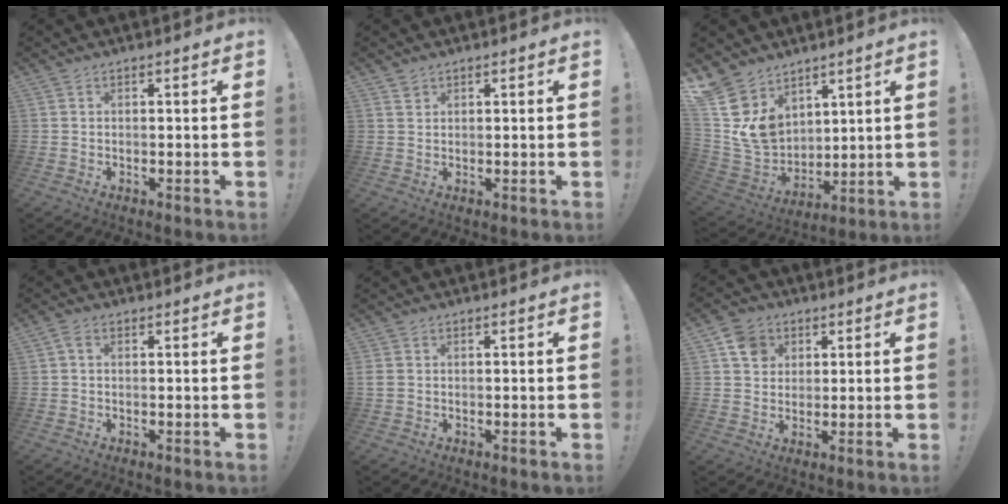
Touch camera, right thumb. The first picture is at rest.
{"total": 1.5, "force": [1.1, 0.9, 0.3], "torque": [0.009, -0.009, 0.018]}
{"total": 14.1, "force": [6.9, 11.1, 5.3], "torque": [-0.116, -0.061, 0.139]}
{"total": 1.6, "force": [0.3, 1.0, 1.3], "torque": [-0.023, 0.003, 0.004]}
{"total": 1.7, "force": [0.1, 1.3, 1.1], "torque": [-0.020, 0.003, 0.003]}
{"total": 7.7, "force": [3.1, 6.6, 2.3], "torque": [-0.024, -0.012, 0.062]}